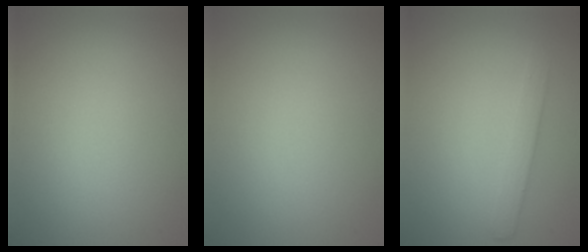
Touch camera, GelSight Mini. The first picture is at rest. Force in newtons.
{"total": 0.0}
{"total": 2.0, "press": 2.0, "slide": 0.0}